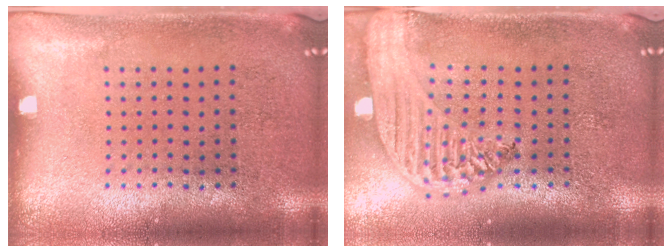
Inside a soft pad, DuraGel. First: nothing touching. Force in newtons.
{"total": 2.8, "press": 2.2, "slide": 1.6}